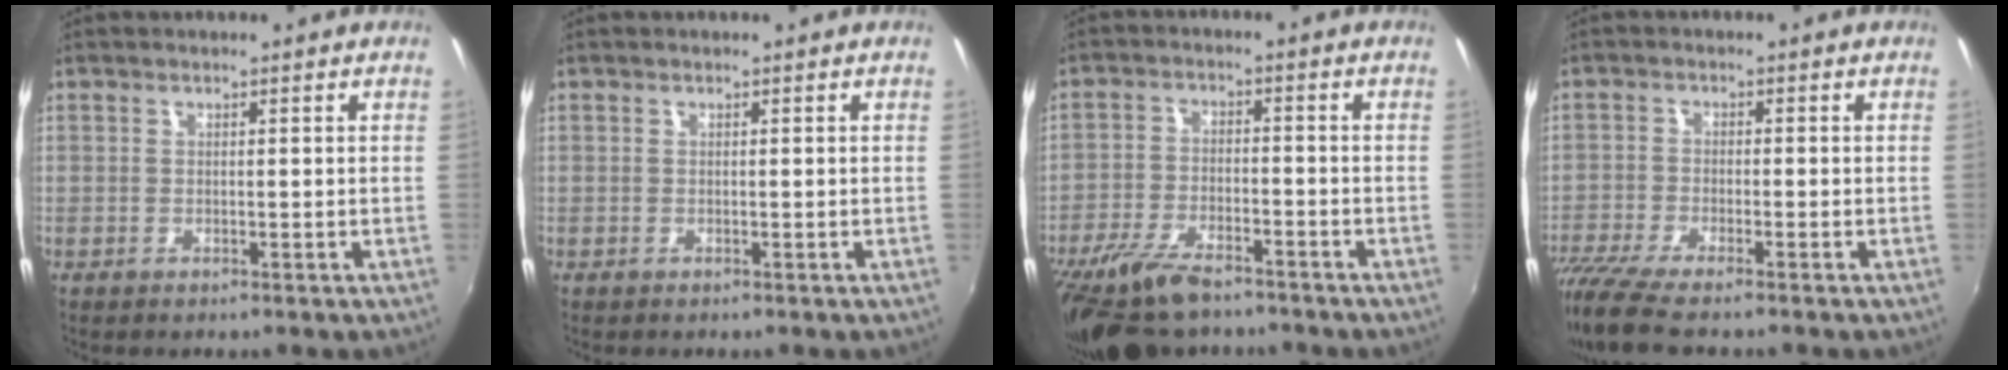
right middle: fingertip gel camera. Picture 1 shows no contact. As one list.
[{"total": 0.0}, {"total": 12.6, "force": [-9.9, 4.3, 6.4], "torque": [-0.148, -0.029, -0.182]}, {"total": 10.0, "force": [-8.3, 1.2, 5.3], "torque": [-0.132, -0.046, -0.152]}]